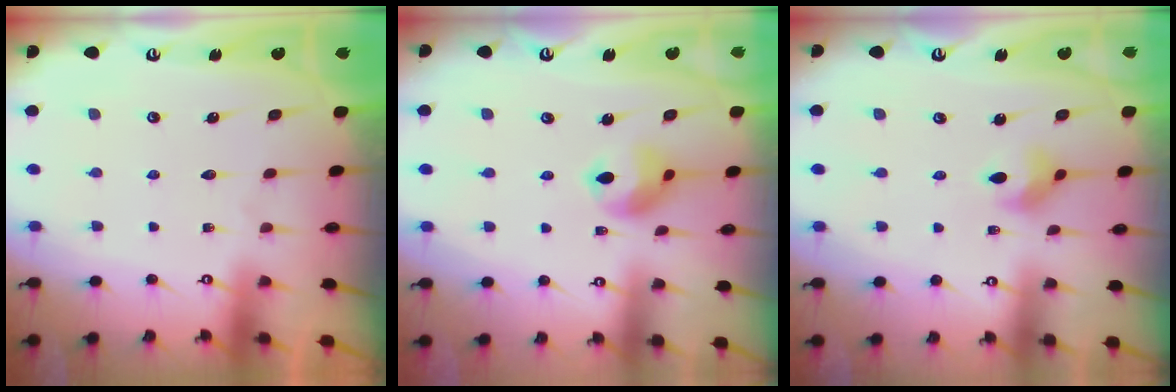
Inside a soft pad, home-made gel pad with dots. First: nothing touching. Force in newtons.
{"total": 9.7, "press": 9.6, "slide": 0.9}
{"total": 5.0, "press": 5.0, "slide": 0.5}